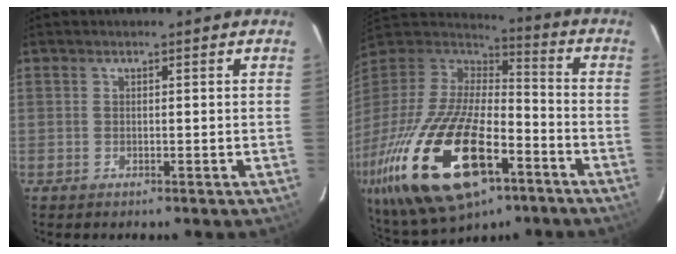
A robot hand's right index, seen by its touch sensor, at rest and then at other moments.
{"total": 33.9, "force": [-15.9, 15.7, 25.6], "torque": [-0.543, -0.053, -0.266]}